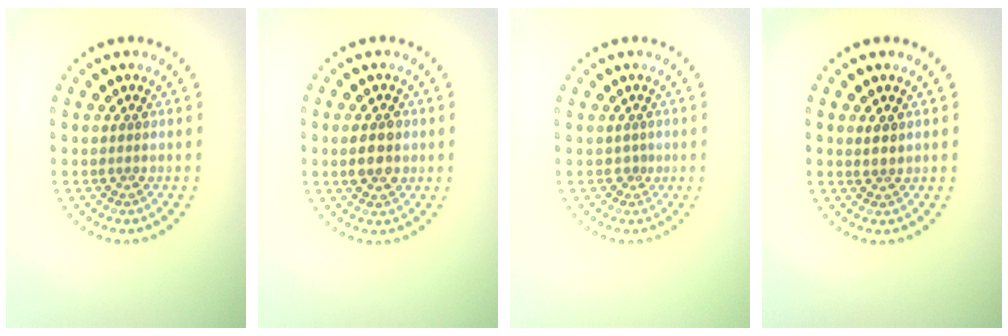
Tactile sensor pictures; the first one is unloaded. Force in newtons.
{"total": 2.7, "press": 2.7, "slide": 0.1}
{"total": 0.6, "press": 0.2, "slide": 0.6}
{"total": 1.0, "press": 0.9, "slide": 0.6}